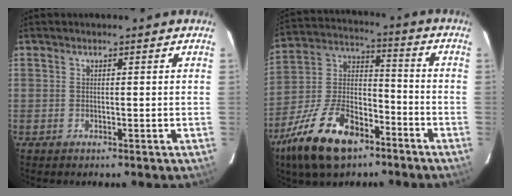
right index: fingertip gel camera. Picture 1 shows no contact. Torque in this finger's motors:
{"motor_torque": [1.19, -0.94, 1.01, 0.16]}